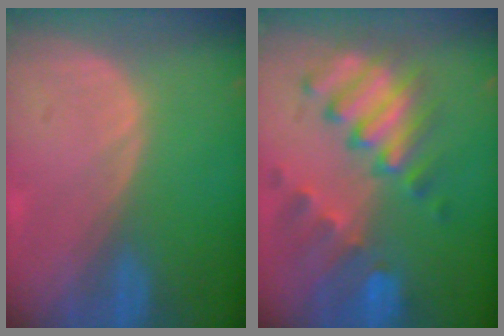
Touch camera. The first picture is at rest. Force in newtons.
{"total": 10.3, "press": 9.0, "slide": 5.1}